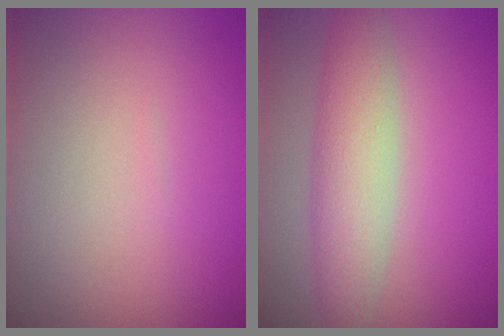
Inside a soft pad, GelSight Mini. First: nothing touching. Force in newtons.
{"total": 4.6, "press": 4.6, "slide": 0.1}